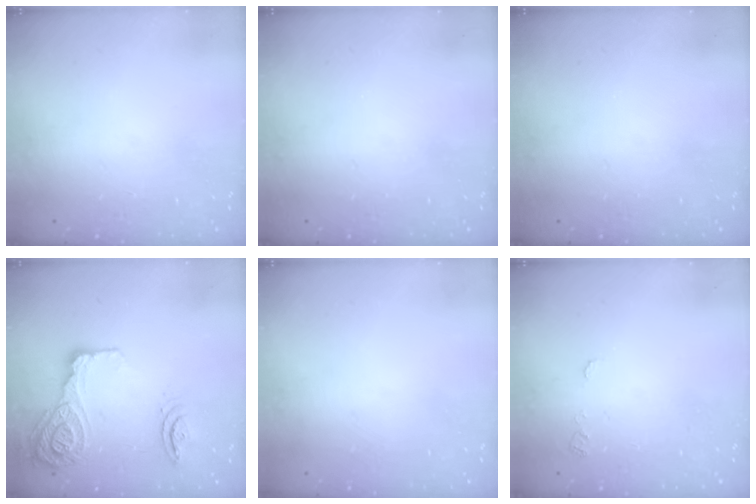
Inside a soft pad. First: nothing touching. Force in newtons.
{"total": 0.0}
{"total": 0.0}
{"total": 17.9, "press": 17.6, "slide": 3.7}
{"total": 0.0}
{"total": 5.3, "press": 5.2, "slide": 0.5}